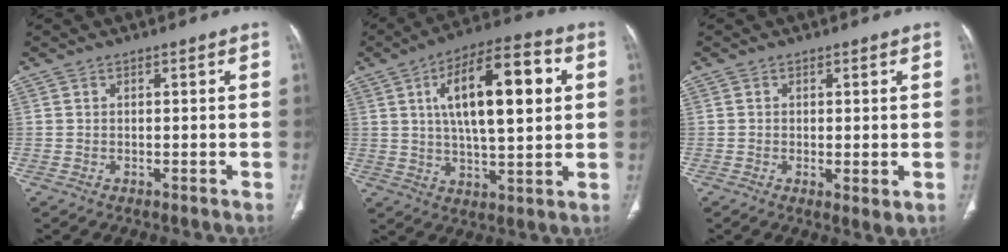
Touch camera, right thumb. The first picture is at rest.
{"total": 18.3, "force": [4.5, 6.9, 16.4], "torque": [-0.243, 0.007, 0.068]}
{"total": 2.6, "force": [-0.4, 0.9, 2.4], "torque": [-0.043, -0.012, -0.007]}